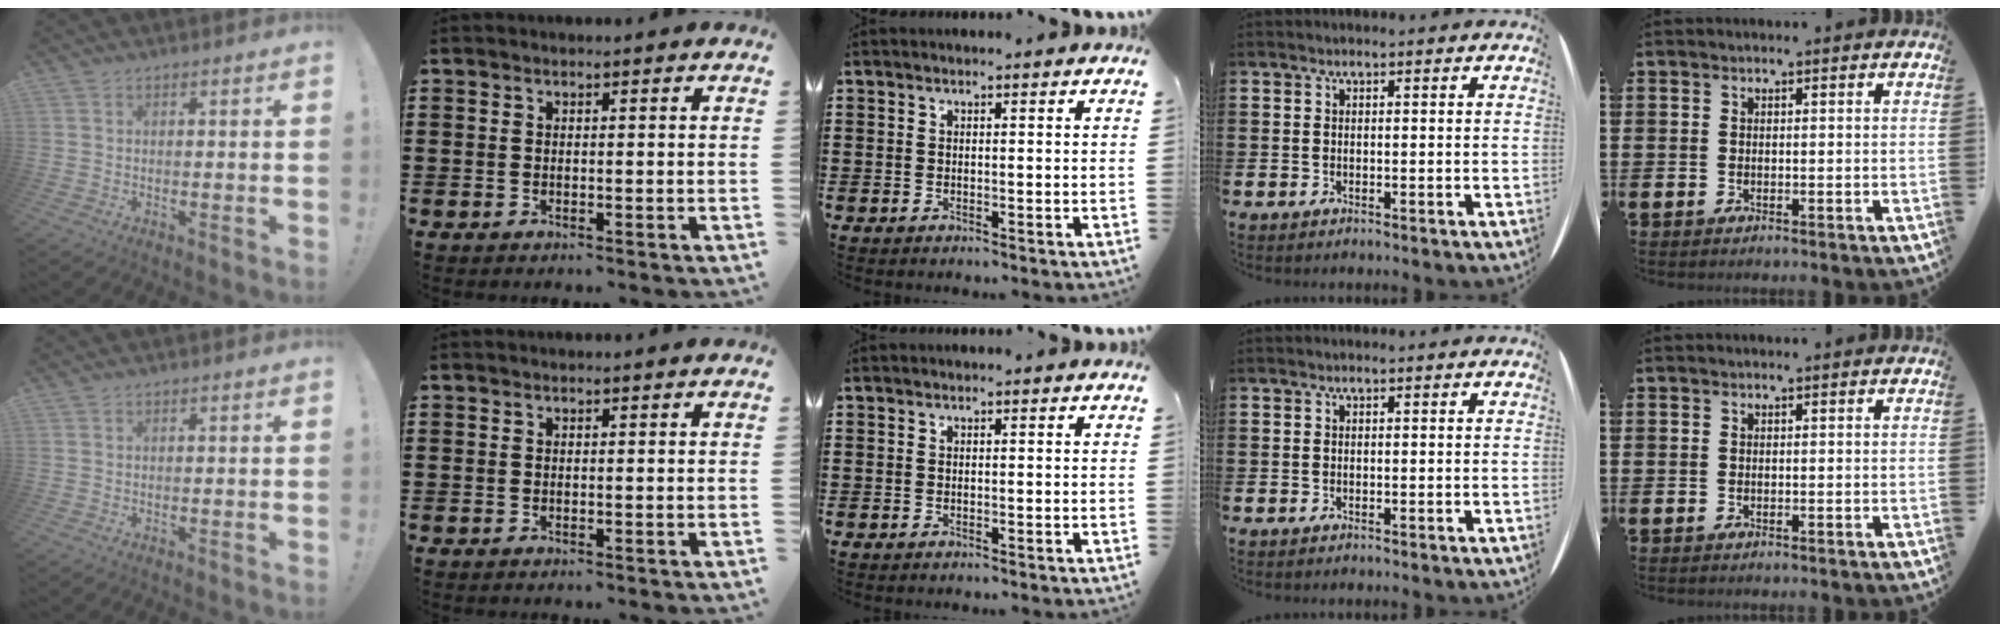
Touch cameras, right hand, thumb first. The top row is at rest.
{}